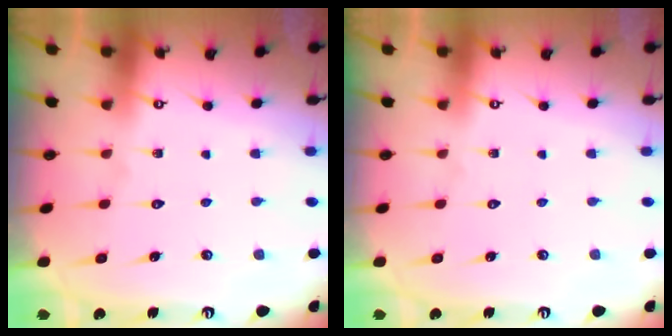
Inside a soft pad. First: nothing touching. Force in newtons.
{"total": 0.0}